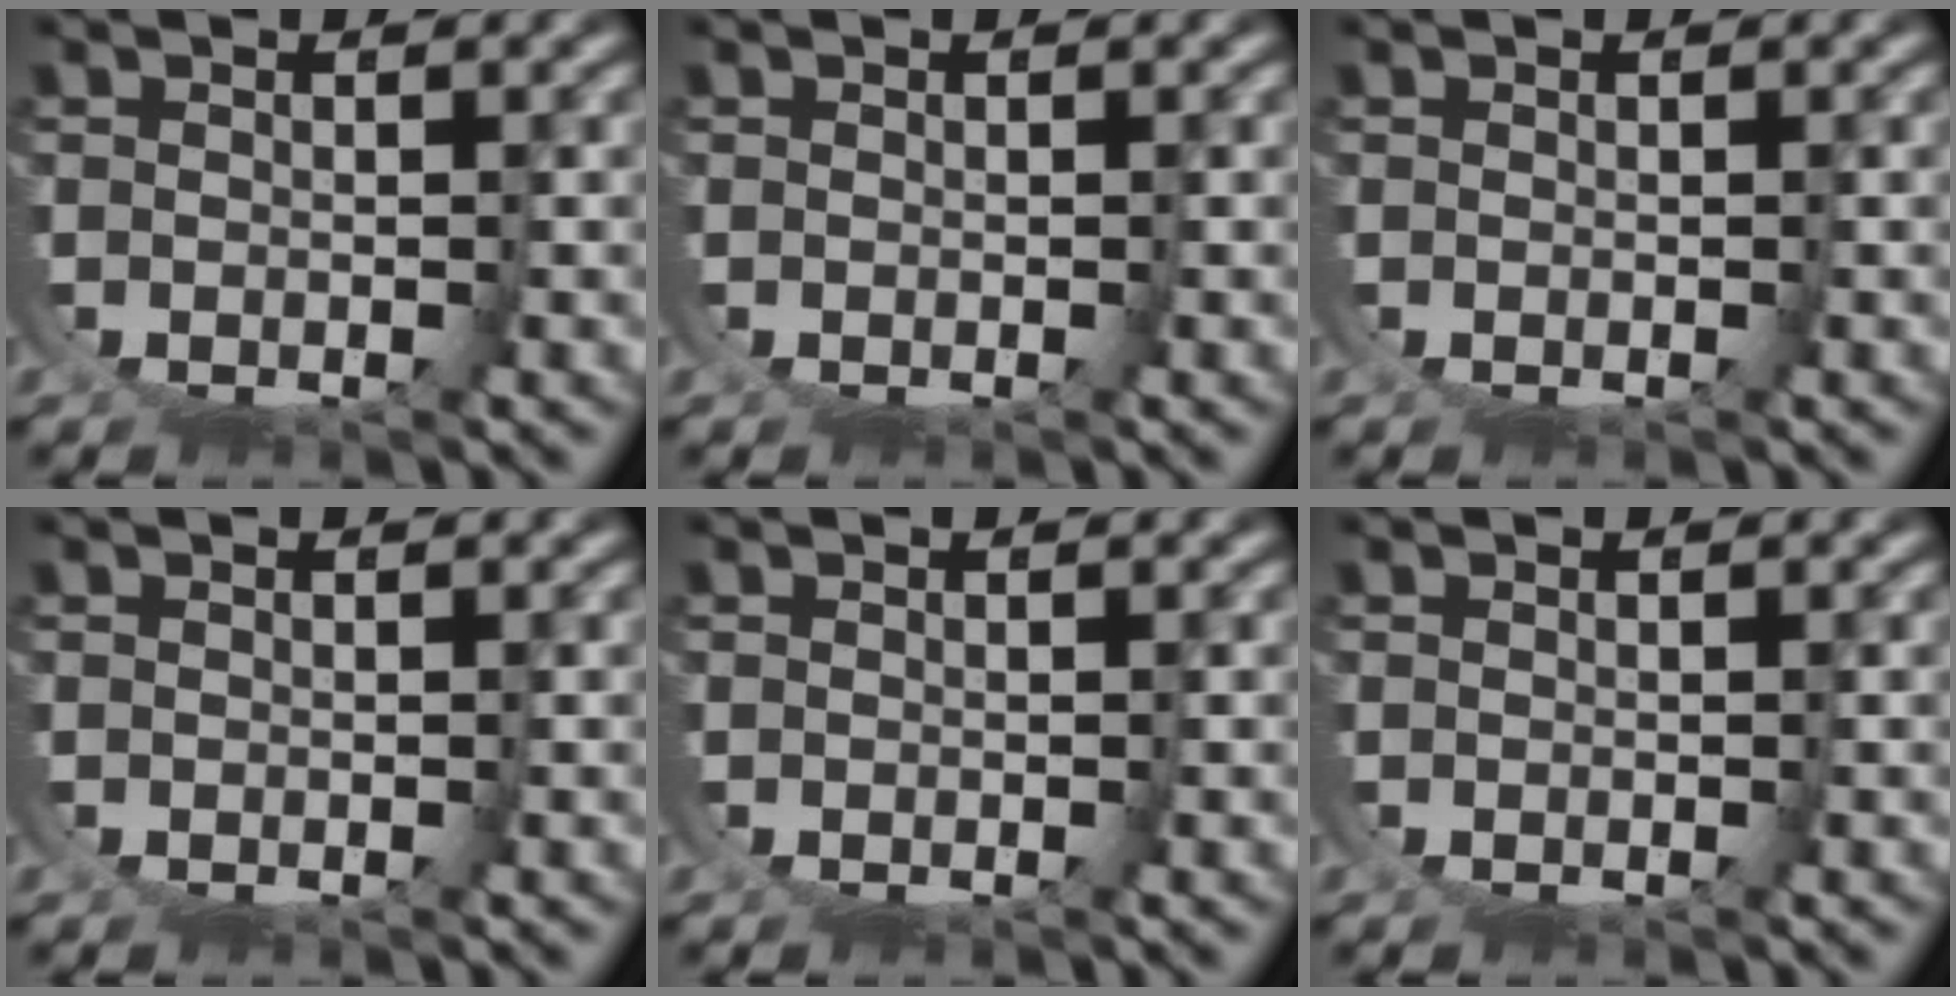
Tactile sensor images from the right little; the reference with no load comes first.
{"total": 0.0}
{"total": 0.0}
{"total": 0.0}
{"total": 0.0}
{"total": 0.0}